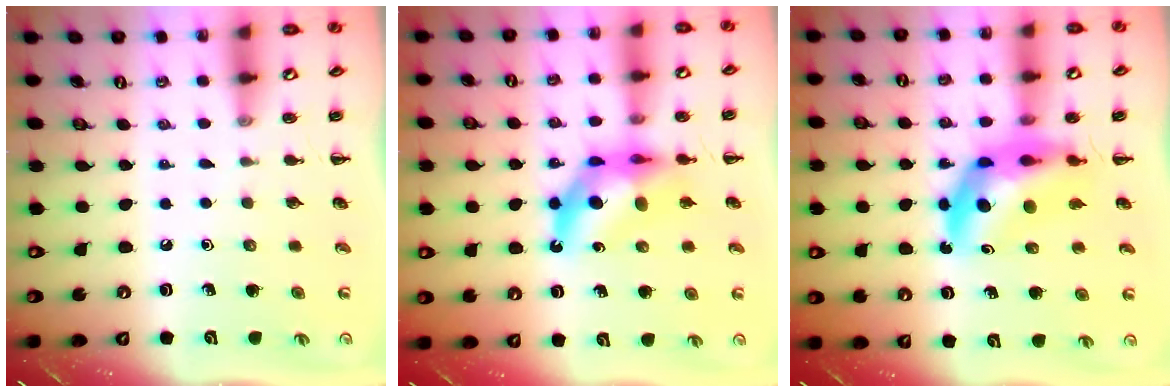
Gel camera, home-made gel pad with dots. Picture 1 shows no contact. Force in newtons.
{"total": 11.5, "press": 10.9, "slide": 3.5}
{"total": 11.4, "press": 10.9, "slide": 3.4}